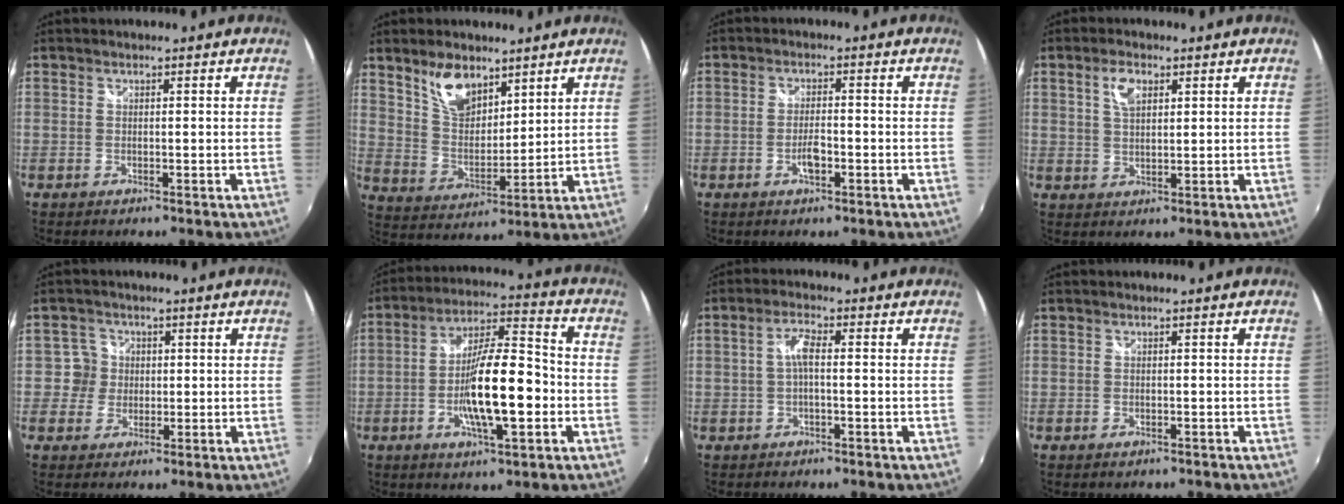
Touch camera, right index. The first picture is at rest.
{"total": 9.8, "force": [6.6, 5.0, 5.3], "torque": [-0.090, 0.009, 0.130]}
{"total": 3.7, "force": [-1.6, 1.5, 3.0], "torque": [-0.060, 0.000, -0.029]}
{"total": 4.5, "force": [1.9, 2.3, 3.4], "torque": [-0.060, 0.007, 0.036]}
{"total": 3.8, "force": [0.1, 3.8, 0.0], "torque": [0.013, 0.010, -0.004]}
{"total": 14.4, "force": [-3.6, 3.8, 13.4], "torque": [-0.242, 0.002, -0.062]}
{"total": 3.2, "force": [-0.4, 0.8, 3.0], "torque": [-0.062, 0.010, -0.007]}
{"total": 1.1, "force": [-0.7, 0.7, 0.4], "torque": [-0.010, -0.002, -0.010]}